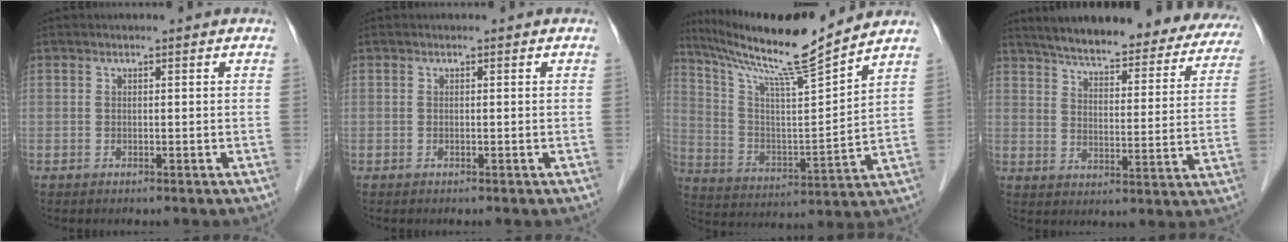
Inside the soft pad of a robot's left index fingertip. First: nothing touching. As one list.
[{"total": 0.0}, {"total": 15.9, "force": [13.9, -1.6, 7.5], "torque": [-0.145, -0.011, 0.242]}, {"total": 26.6, "force": [23.5, 6.1, 10.8], "torque": [-0.150, -0.029, 0.285]}]